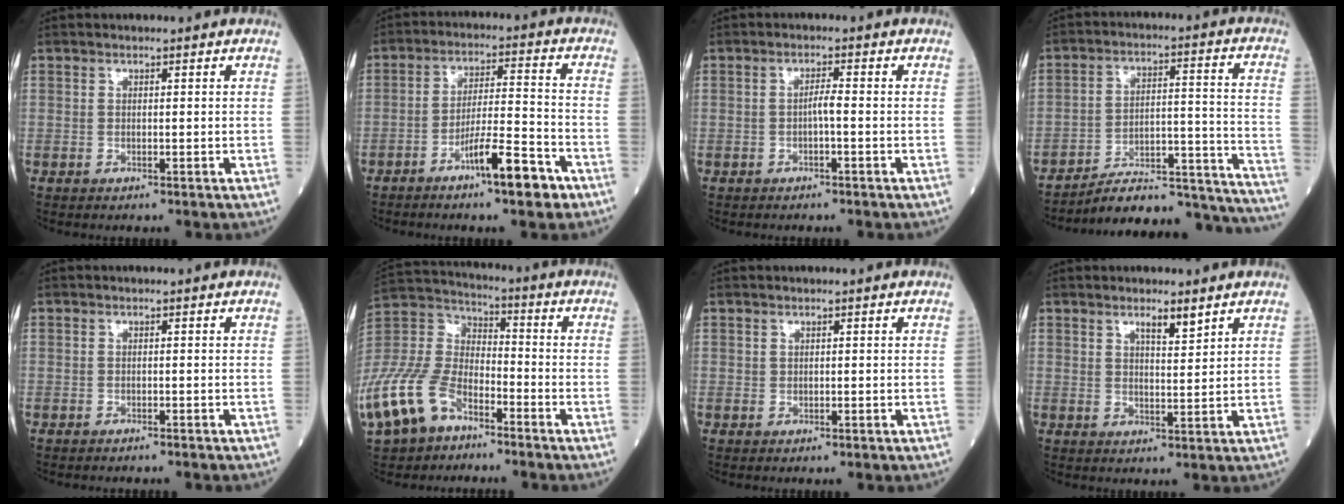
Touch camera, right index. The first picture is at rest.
{"total": 9.1, "force": [-5.5, 0.8, 7.2], "torque": [-0.117, 0.002, -0.092]}
{"total": 1.7, "force": [-0.5, 0.1, 1.6], "torque": [-0.027, 0.003, -0.011]}
{"total": 22.8, "force": [-21.8, 1.9, 6.3], "torque": [-0.034, 0.036, -0.302]}
{"total": 1.9, "force": [-1.8, 0.1, 0.6], "torque": [-0.010, -0.001, -0.022]}
{"total": 18.2, "force": [-11.2, 9.4, 10.8], "torque": [-0.268, -0.005, -0.220]}
{"total": 0.0}
{"total": 3.1, "force": [2.3, 0.4, 2.1], "torque": [-0.038, -0.003, 0.038]}